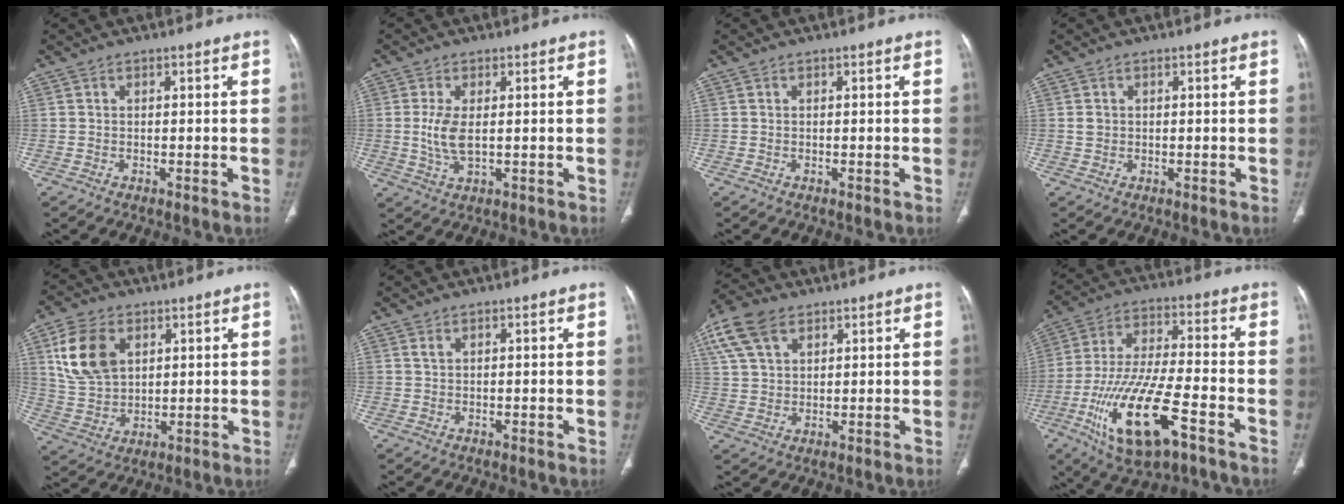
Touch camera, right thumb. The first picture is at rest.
{"total": 5.3, "force": [0.3, 2.3, 4.7], "torque": [-0.108, -0.010, 0.009]}
{"total": 0.0}
{"total": 1.3, "force": [0.2, 1.1, 0.6], "torque": [-0.009, 0.002, 0.007]}
{"total": 11.9, "force": [4.5, 7.9, 7.7], "torque": [-0.131, -0.012, 0.094]}
{"total": 0.9, "force": [0.6, 0.3, 0.7], "torque": [-0.014, 0.003, 0.015]}
{"total": 10.4, "force": [5.6, 6.3, 6.2], "torque": [-0.120, 0.004, 0.110]}
{"total": 19.0, "force": [-8.4, 6.3, 15.8], "torque": [-0.312, 0.026, -0.143]}